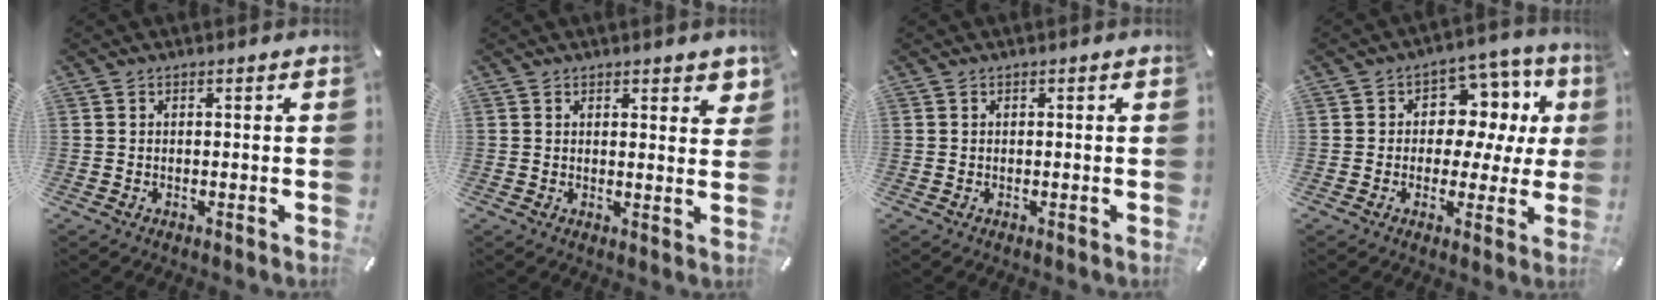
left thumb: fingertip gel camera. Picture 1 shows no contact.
{"total": 3.1, "force": [2.4, 1.3, 1.4], "torque": [-0.008, -0.015, 0.039]}
{"total": 0.0}
{"total": 10.5, "force": [2.5, 8.1, 6.2], "torque": [-0.079, -0.018, 0.045]}